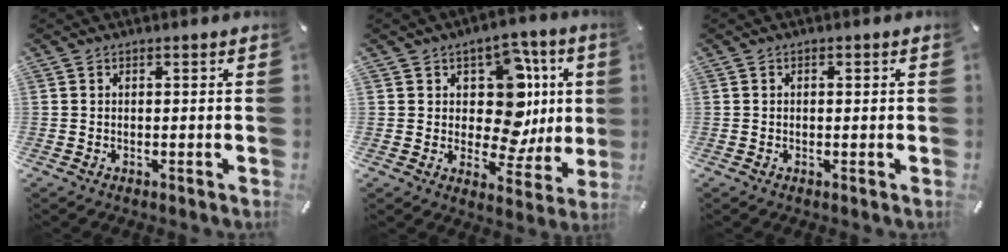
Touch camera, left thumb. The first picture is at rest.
{"total": 14.9, "force": [3.3, 11.0, 9.4], "torque": [-0.109, -0.038, 0.064]}
{"total": 0.6, "force": [-0.1, 0.5, 0.2], "torque": [-0.002, 0.004, -0.003]}